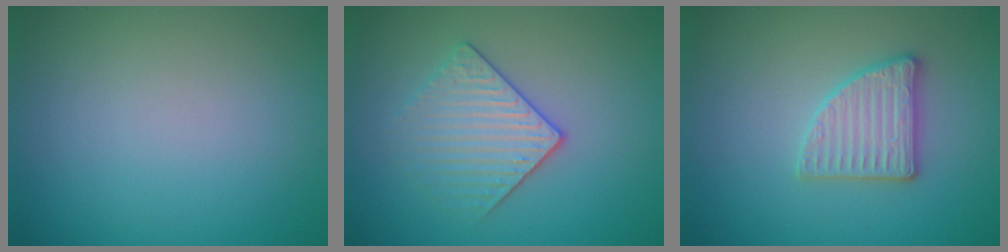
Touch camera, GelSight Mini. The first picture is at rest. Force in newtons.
{"total": 3.2, "press": 3.0, "slide": 1.2}
{"total": 2.9, "press": 2.8, "slide": 0.5}